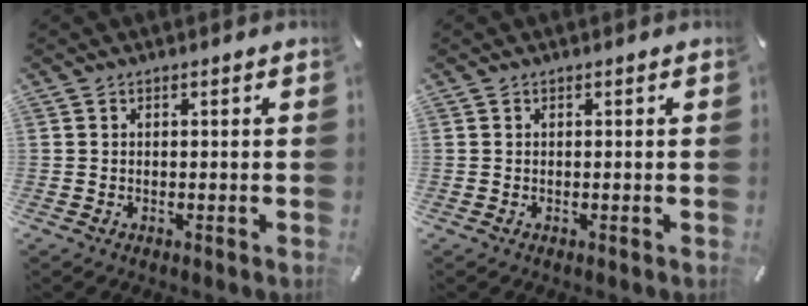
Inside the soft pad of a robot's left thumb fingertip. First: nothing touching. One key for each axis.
{"total": 0.0}